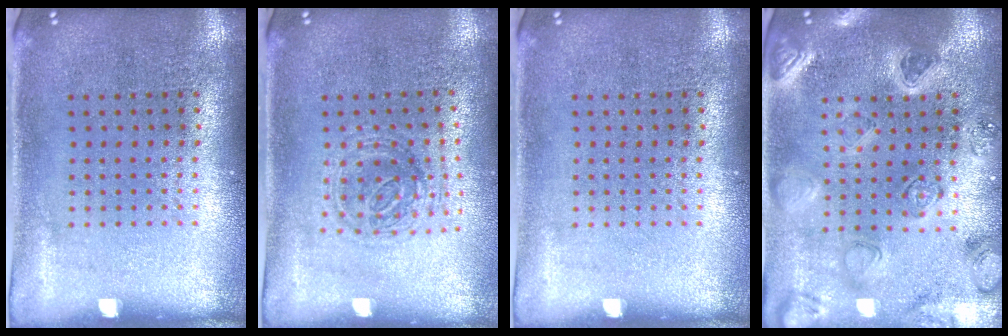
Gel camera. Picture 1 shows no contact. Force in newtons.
{"total": 1.2, "press": 1.1, "slide": 0.4}
{"total": 0.0}
{"total": 2.2, "press": 2.2, "slide": 0.4}